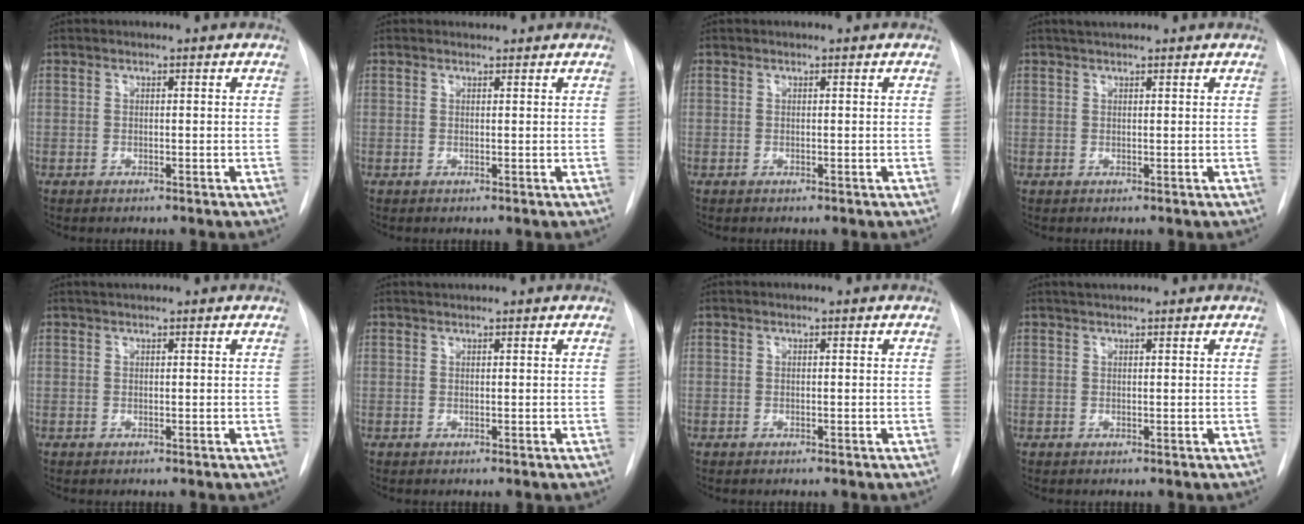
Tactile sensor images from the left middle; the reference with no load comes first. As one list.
[{"total": 0.8, "force": [0.7, 0.3, -0.1], "torque": [-0.005, 0.005, 0.010]}, {"total": 0.0}, {"total": 2.0, "force": [1.7, 0.4, 0.9], "torque": [-0.016, 0.016, 0.029]}, {"total": 1.2, "force": [1.0, 0.1, 0.5], "torque": [-0.012, 0.013, 0.020]}, {"total": 0.8, "force": [0.8, 0.0, 0.2], "torque": [-0.008, 0.009, 0.017]}, {"total": 0.0}, {"total": 1.3, "force": [1.2, 0.2, 0.4], "torque": [-0.011, 0.011, 0.023]}]